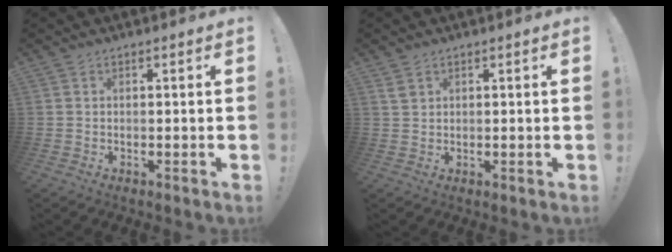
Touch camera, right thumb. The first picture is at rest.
{"total": 2.1, "force": [1.3, 1.1, 1.2], "torque": [-0.024, 0.000, 0.024]}